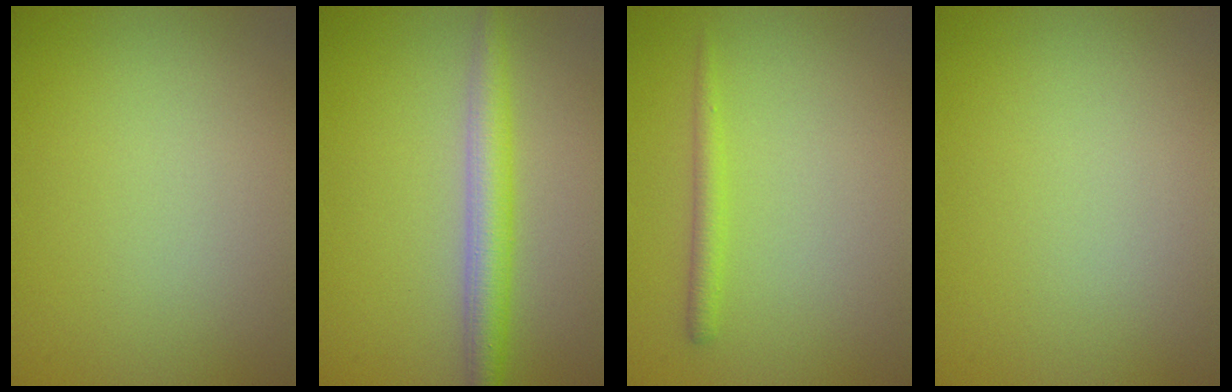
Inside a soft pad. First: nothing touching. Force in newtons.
{"total": 3.6, "press": 3.6, "slide": 0.1}
{"total": 1.4, "press": 1.4, "slide": 0.1}
{"total": 0.0}